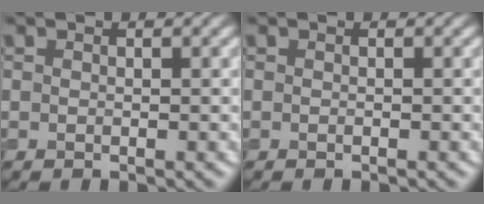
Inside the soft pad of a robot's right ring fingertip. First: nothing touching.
{"total": 0.0}